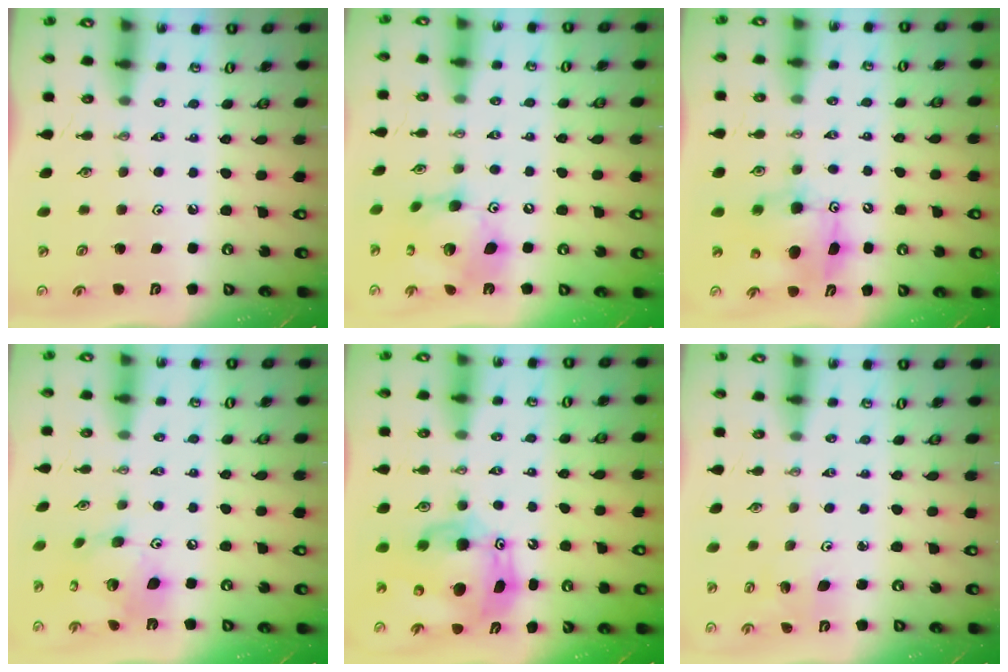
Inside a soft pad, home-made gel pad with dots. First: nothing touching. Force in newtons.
{"total": 15.3, "press": 15.2, "slide": 1.5}
{"total": 8.3, "press": 8.1, "slide": 1.9}
{"total": 15.6, "press": 15.5, "slide": 1.6}
{"total": 13.9, "press": 13.6, "slide": 2.7}
{"total": 2.5, "press": 2.5, "slide": 0.1}